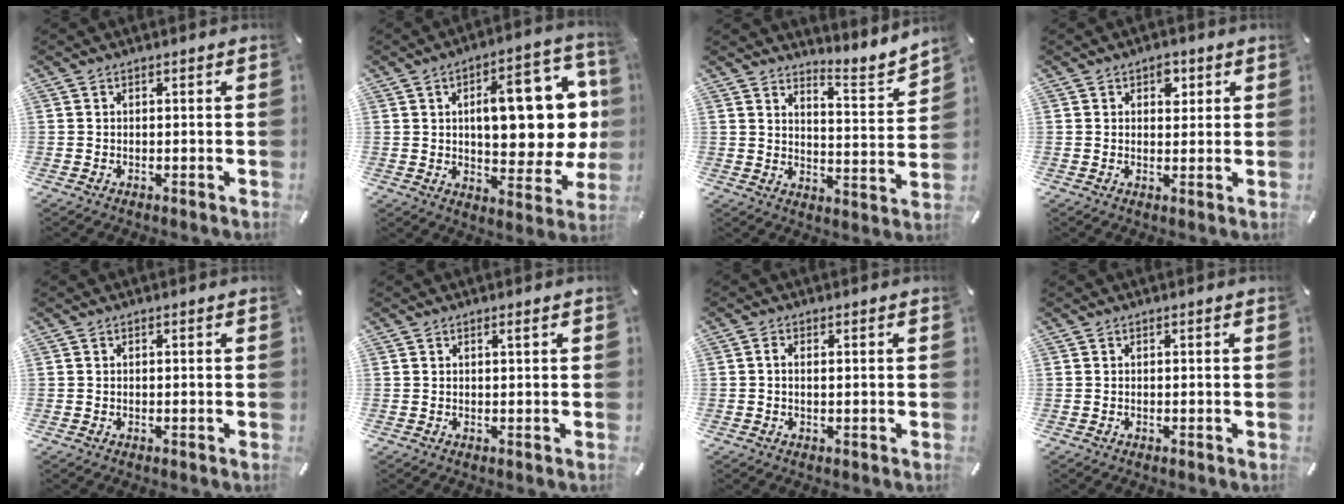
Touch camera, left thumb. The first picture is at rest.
{"total": 20.1, "force": [3.6, 9.6, 17.3], "torque": [-0.231, -0.010, 0.058]}
{"total": 5.9, "force": [5.5, 1.7, 1.2], "torque": [-0.007, -0.071, 0.087]}
{"total": 3.4, "force": [1.5, 2.3, 2.0], "torque": [-0.011, -0.007, 0.019]}
{"total": 0.0}
{"total": 1.1, "force": [0.5, 0.1, 1.0], "torque": [-0.019, 0.001, 0.007]}
{"total": 1.6, "force": [0.1, 0.6, 1.5], "torque": [-0.030, 0.000, 0.001]}
{"total": 0.0}